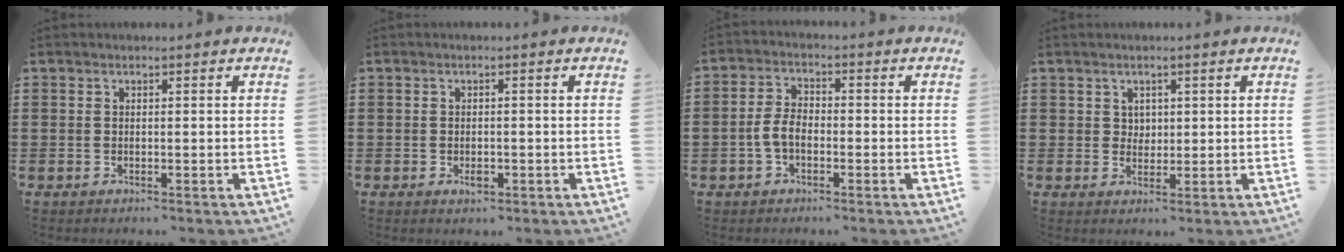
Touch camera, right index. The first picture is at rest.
{"total": 1.6, "force": [-0.6, 1.0, 1.0], "torque": [-0.020, 0.000, -0.011]}
{"total": 4.3, "force": [-1.3, 2.5, 3.3], "torque": [-0.081, 0.000, -0.031]}
{"total": 2.0, "force": [1.1, 1.7, 0.4], "torque": [-0.014, 0.008, 0.020]}